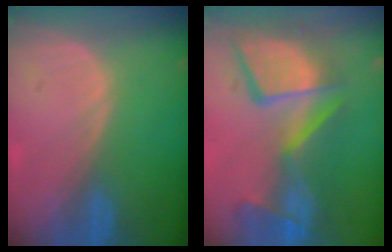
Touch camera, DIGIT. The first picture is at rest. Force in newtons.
{"total": 13.1, "press": 11.3, "slide": 6.6}